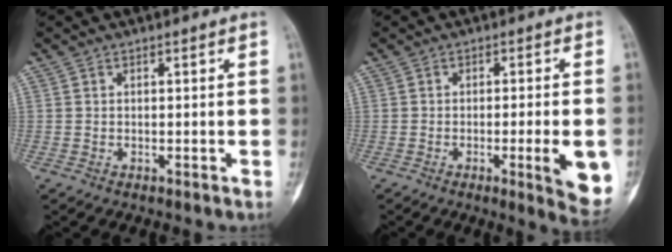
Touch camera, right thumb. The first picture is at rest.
{"total": 9.2, "force": [-2.5, 1.6, 8.6], "torque": [-0.106, -0.009, -0.029]}